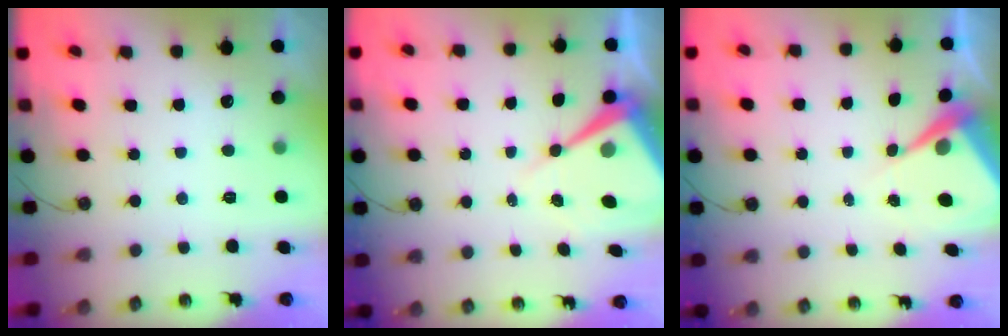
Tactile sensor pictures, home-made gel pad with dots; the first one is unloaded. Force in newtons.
{"total": 9.9, "press": 9.8, "slide": 1.0}
{"total": 7.0, "press": 7.0, "slide": 0.5}